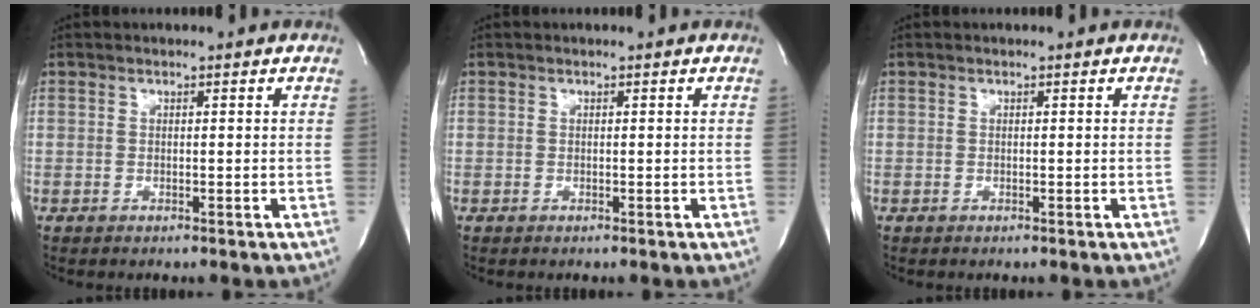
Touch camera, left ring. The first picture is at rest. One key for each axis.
{"total": 0.0}
{"total": 0.0}